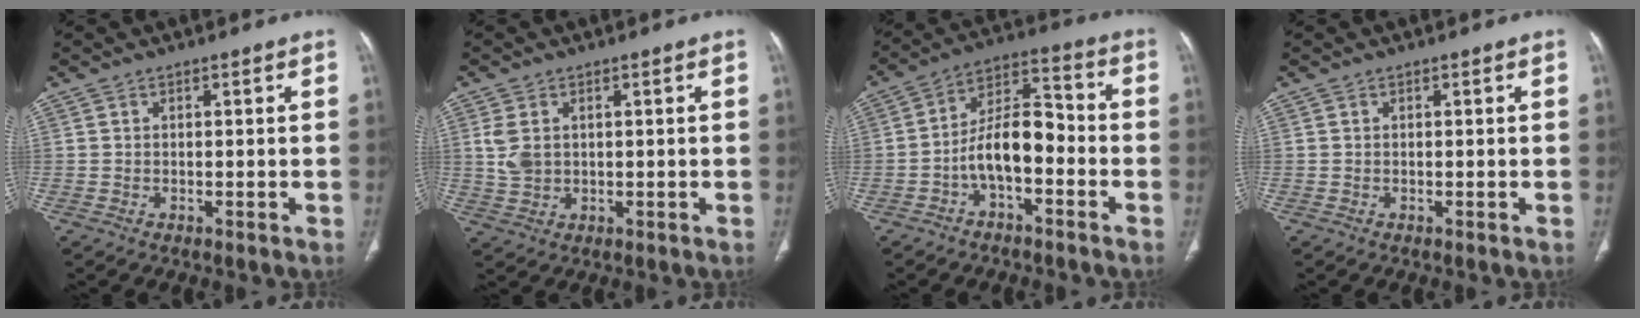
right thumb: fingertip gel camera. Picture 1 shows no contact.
{"total": 4.4, "force": [1.0, 3.0, 3.0], "torque": [-0.065, -0.001, 0.027]}
{"total": 10.6, "force": [-3.4, 5.3, 8.5], "torque": [-0.138, 0.052, -0.067]}
{"total": 0.0}